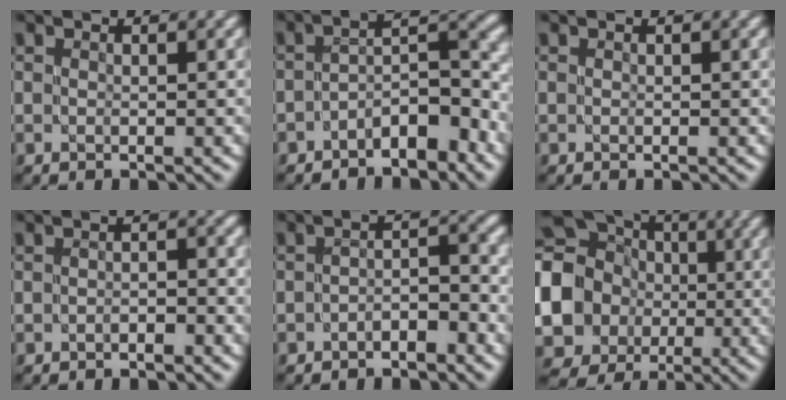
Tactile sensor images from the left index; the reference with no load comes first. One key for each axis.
{"total": 5.2, "fx": -2.9, "fy": 2.1, "fz": 3.8, "tx": -0.051, "ty": 0.011, "tz": -0.056}
{"total": 0.0}
{"total": 1.3, "fx": -0.9, "fy": 0.4, "fz": 0.9, "tx": -0.014, "ty": 0.004, "tz": -0.016}
{"total": 2.7, "fx": -1.6, "fy": 1.0, "fz": 1.9, "tx": -0.031, "ty": 0.011, "tz": -0.031}
{"total": 16.2, "fx": -0.2, "fy": 14.9, "fz": 6.5, "tx": -0.176, "ty": 0.009, "tz": -0.047}